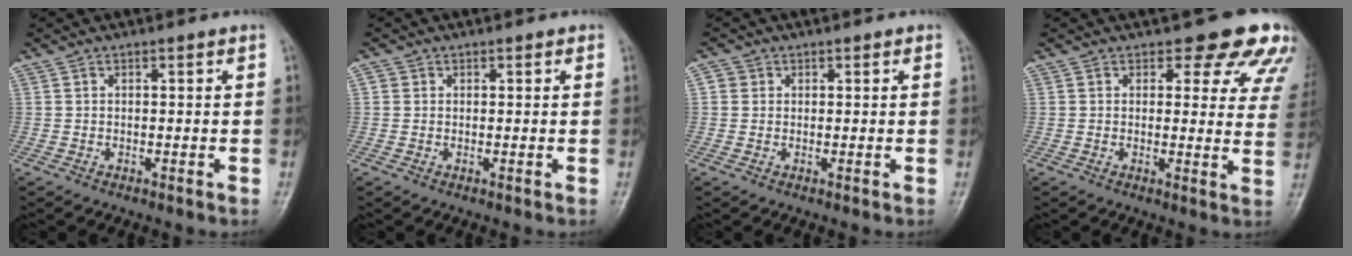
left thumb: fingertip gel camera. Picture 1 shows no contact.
{"total": 1.3, "force": [0.4, 1.2, 0.3], "torque": [0.006, 0.000, 0.002]}
{"total": 2.1, "force": [0.5, 1.9, 0.4], "torque": [0.006, 0.001, 0.002]}
{"total": 12.4, "force": [10.1, 5.4, 4.7], "torque": [0.008, -0.055, 0.085]}